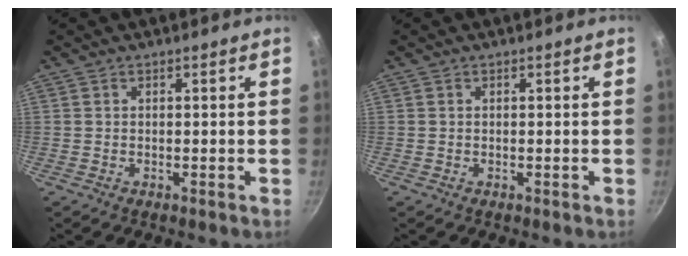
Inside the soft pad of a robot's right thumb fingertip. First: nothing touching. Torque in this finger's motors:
{"motor_torque": [0.00, 0.00, 0.02, 0.07, 0.00]}